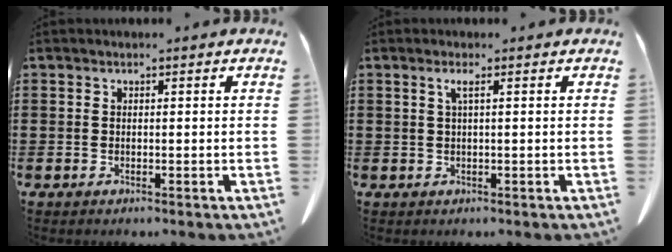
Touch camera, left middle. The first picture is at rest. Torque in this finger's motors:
{"motor_torque": [0.49, 0.62, 0.01, 0.01]}